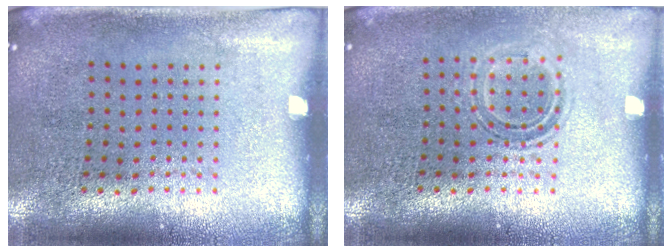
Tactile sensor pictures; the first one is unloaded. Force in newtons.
{"total": 1.2, "press": 1.0, "slide": 0.7}